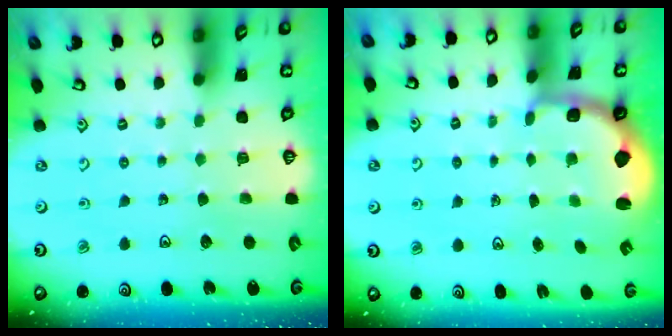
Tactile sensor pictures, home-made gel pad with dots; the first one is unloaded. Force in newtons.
{"total": 2.2, "press": 1.5, "slide": 1.6}